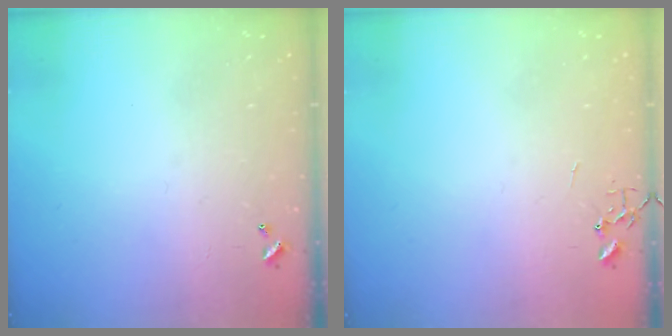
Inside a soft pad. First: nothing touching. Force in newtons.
{"total": 0.0}